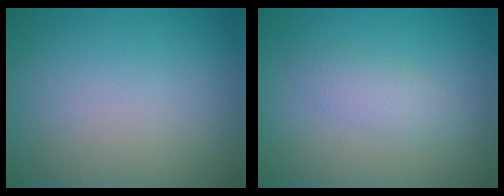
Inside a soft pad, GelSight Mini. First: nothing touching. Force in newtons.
{"total": 2.0, "press": 2.0, "slide": 0.2}